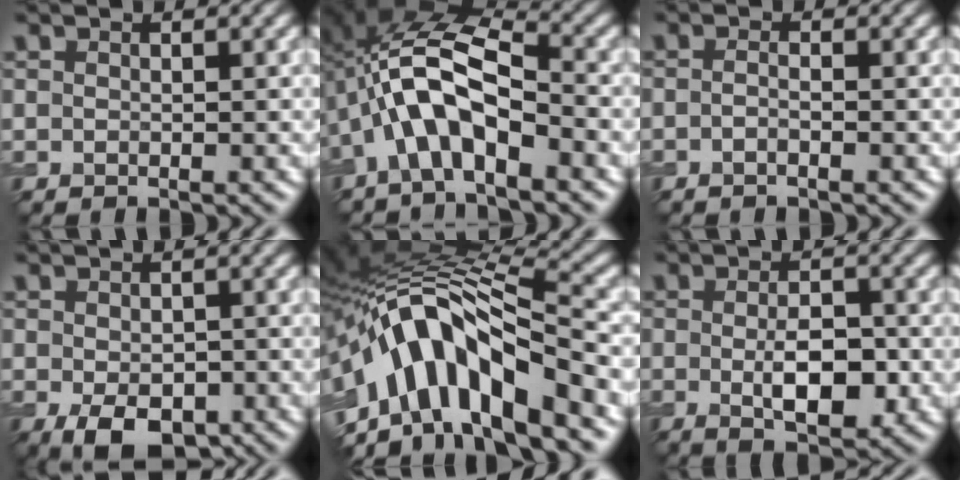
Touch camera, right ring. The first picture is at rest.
{"total": 8.5, "force": [-3.0, 3.4, 7.2], "torque": [-0.141, 0.023, -0.065]}
{"total": 1.1, "force": [-0.5, 0.3, 0.9], "torque": [-0.001, -0.012, -0.019]}
{"total": 5.2, "force": [-2.4, 3.0, 3.6], "torque": [-0.064, -0.018, -0.037]}
{"total": 12.5, "force": [-4.8, 5.0, 10.3], "torque": [-0.166, 0.026, -0.087]}
{"total": 4.7, "force": [-1.2, 2.0, 4.1], "torque": [-0.067, -0.007, -0.018]}